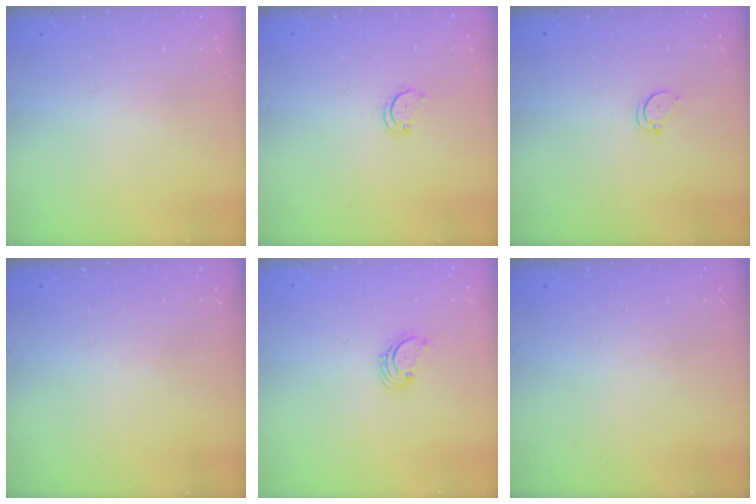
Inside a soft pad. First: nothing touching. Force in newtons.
{"total": 3.0, "press": 3.0, "slide": 0.2}
{"total": 2.3, "press": 2.3, "slide": 0.2}
{"total": 0.0}
{"total": 1.7, "press": 1.7, "slide": 0.2}
{"total": 0.0}